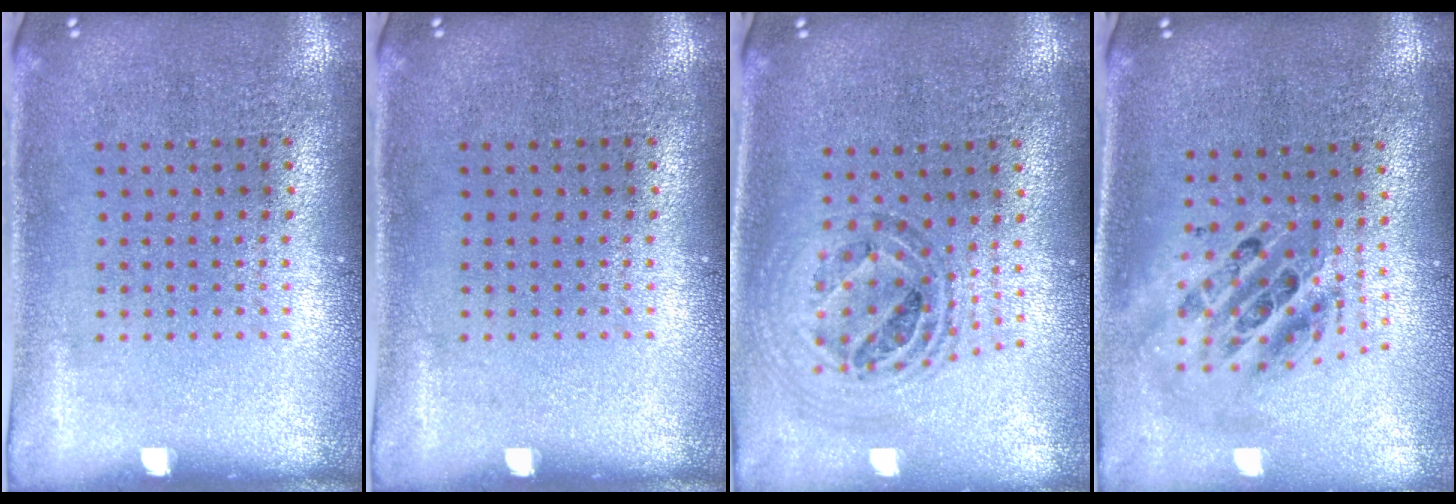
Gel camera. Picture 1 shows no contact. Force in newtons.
{"total": 0.0}
{"total": 0.9, "press": 0.9, "slide": 0.2}
{"total": 2.1, "press": 1.6, "slide": 1.4}